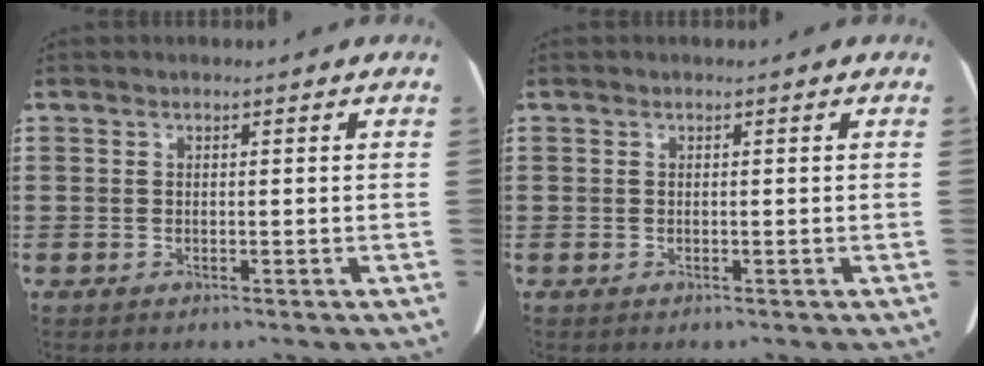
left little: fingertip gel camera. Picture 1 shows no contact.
{"total": 0.0}